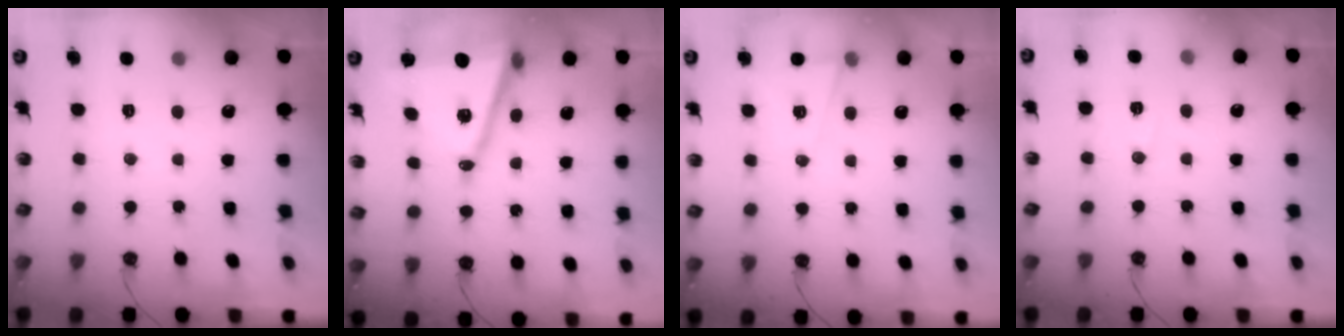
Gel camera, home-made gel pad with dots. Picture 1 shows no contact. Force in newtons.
{"total": 15.8, "press": 15.3, "slide": 3.9}
{"total": 6.5, "press": 4.8, "slide": 4.4}
{"total": 5.8, "press": 4.9, "slide": 3.1}